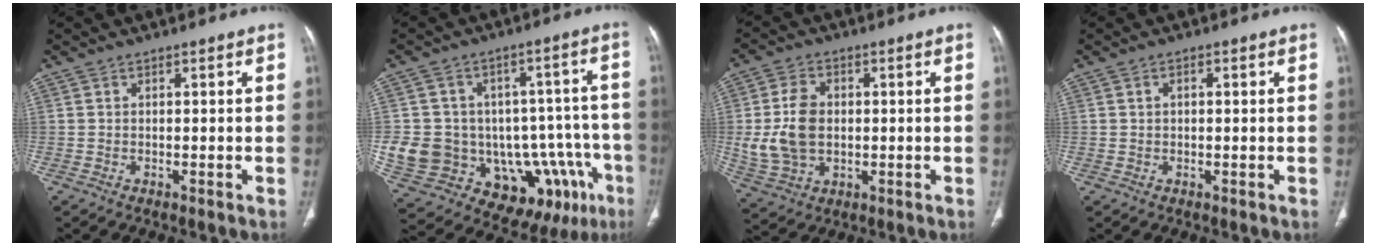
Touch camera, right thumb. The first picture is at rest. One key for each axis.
{"total": 24.2, "fx": -7.1, "fy": 17.1, "fz": 15.7, "tx": -0.228, "ty": 0.062, "tz": -0.068}
{"total": 11.0, "fx": 0.2, "fy": 7.8, "fz": 7.7, "tx": -0.145, "ty": 0.004, "tz": 0.014}
{"total": 1.3, "fx": 0.3, "fy": 0.8, "fz": 0.9, "tx": -0.016, "ty": 0.004, "tz": 0.005}